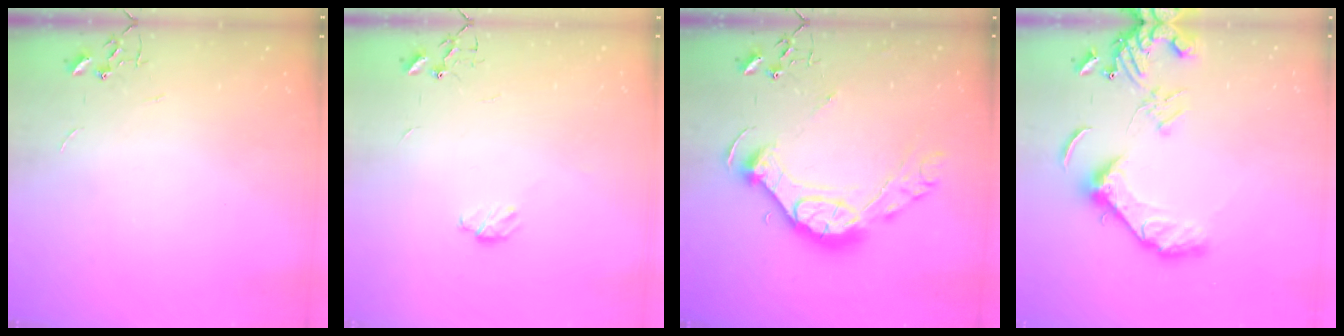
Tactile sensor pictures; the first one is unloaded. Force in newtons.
{"total": 5.1, "press": 5.1, "slide": 0.5}
{"total": 16.6, "press": 16.6, "slide": 1.4}
{"total": 14.4, "press": 14.3, "slide": 2.1}